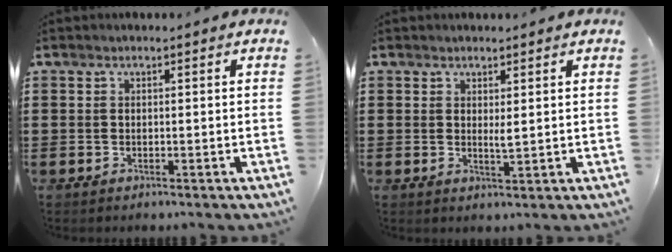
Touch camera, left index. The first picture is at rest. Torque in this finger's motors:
{"motor_torque": [0.37, -0.17, 0.04, 0.03]}